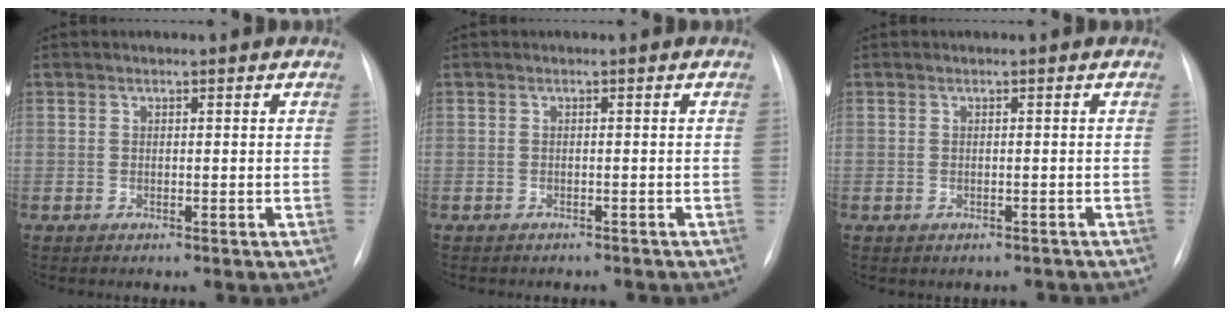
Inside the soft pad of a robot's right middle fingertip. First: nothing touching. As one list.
[{"total": 3.6, "force": [-3.2, 1.3, 1.1], "torque": [-0.014, -0.003, -0.034]}, {"total": 1.7, "force": [-1.4, 0.9, 0.4], "torque": [-0.004, 0.004, -0.014]}]